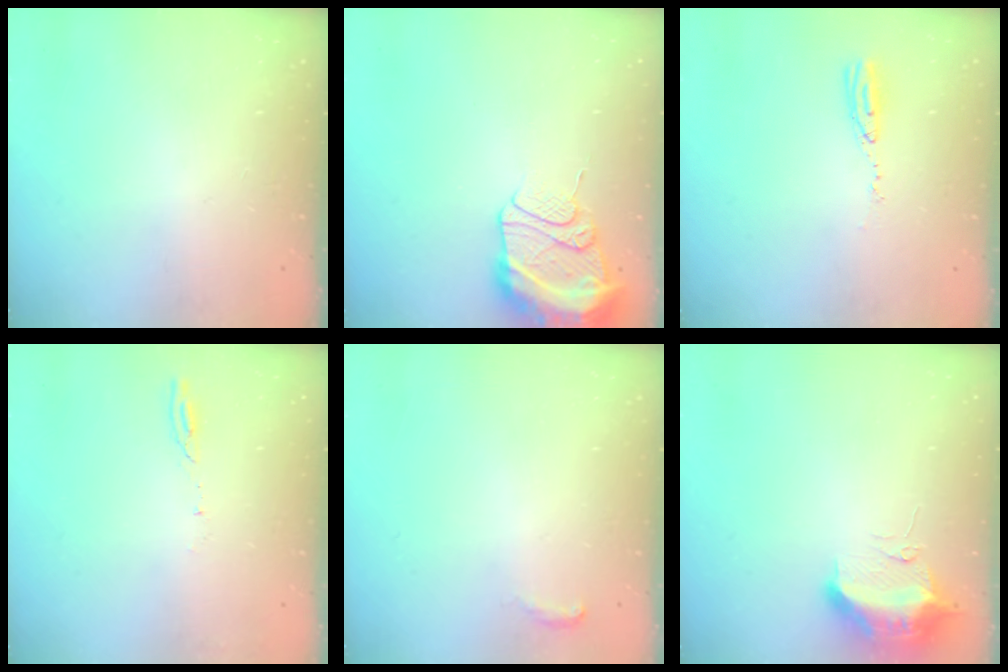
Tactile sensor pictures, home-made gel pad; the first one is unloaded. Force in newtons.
{"total": 15.5, "press": 15.3, "slide": 2.9}
{"total": 6.3, "press": 6.1, "slide": 1.6}
{"total": 5.5, "press": 5.4, "slide": 0.7}
{"total": 3.6, "press": 3.3, "slide": 1.4}
{"total": 12.3, "press": 10.5, "slide": 6.3}